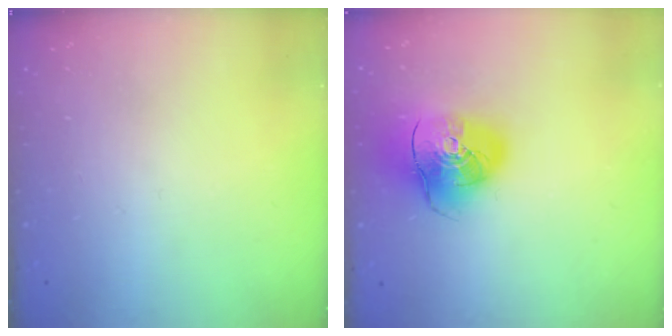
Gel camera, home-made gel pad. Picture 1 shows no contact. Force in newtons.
{"total": 14.0, "press": 13.8, "slide": 2.3}